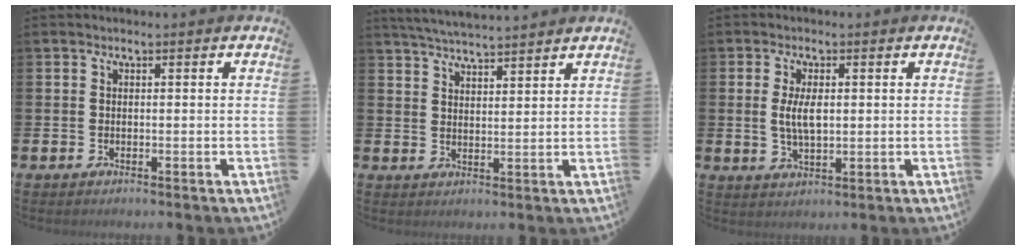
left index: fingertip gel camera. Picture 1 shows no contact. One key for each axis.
{"total": 4.5, "fx": 4.4, "fy": -0.1, "fz": 0.6, "tx": -0.028, "ty": -0.020, "tz": 0.081}
{"total": 4.3, "fx": 0.8, "fy": 1.9, "fz": 3.8, "tx": -0.064, "ty": 0.002, "tz": 0.009}